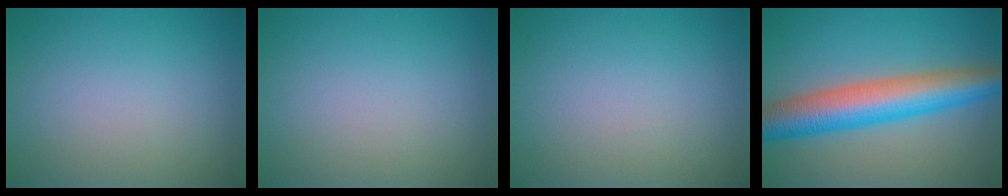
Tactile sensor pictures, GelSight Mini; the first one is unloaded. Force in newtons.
{"total": 0.0}
{"total": 0.0}
{"total": 8.6, "press": 8.6, "slide": 0.2}